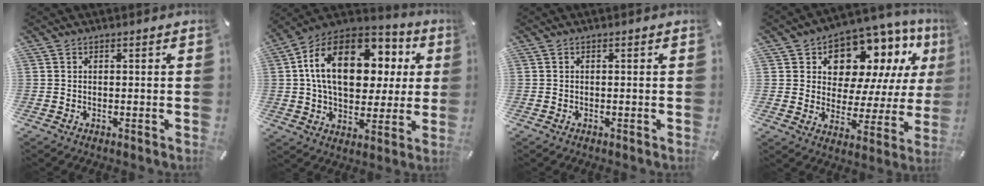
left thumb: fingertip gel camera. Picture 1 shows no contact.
{"total": 21.4, "force": [5.6, 13.8, 15.4], "torque": [-0.284, -0.007, 0.094]}
{"total": 0.0}
{"total": 12.4, "force": [7.7, 8.2, 5.3], "torque": [-0.093, -0.060, 0.144]}